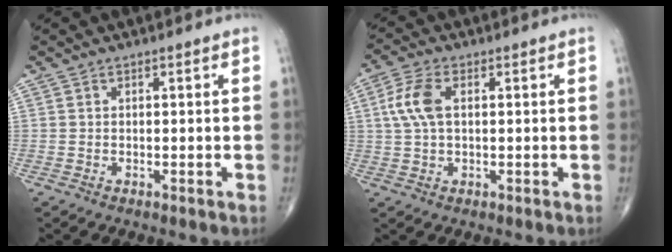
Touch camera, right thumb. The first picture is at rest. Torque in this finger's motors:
{"motor_torque": [-0.25, 0.67, 0.92, 0.25, 0.06]}